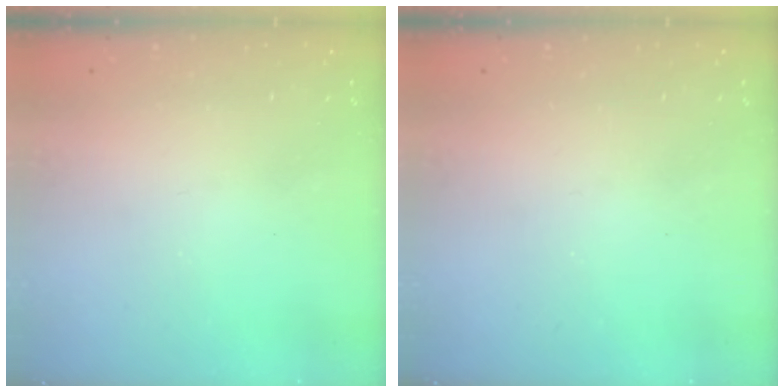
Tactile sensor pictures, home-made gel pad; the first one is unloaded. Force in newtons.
{"total": 0.0}